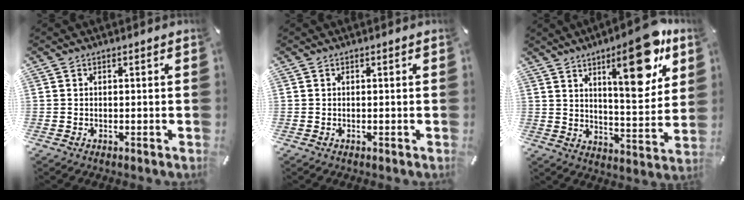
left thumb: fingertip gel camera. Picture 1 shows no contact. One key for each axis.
{"total": 0.0}
{"total": 19.3, "fx": 10.3, "fy": 7.1, "fz": 14.7, "tx": -0.191, "ty": -0.055, "tz": 0.154}